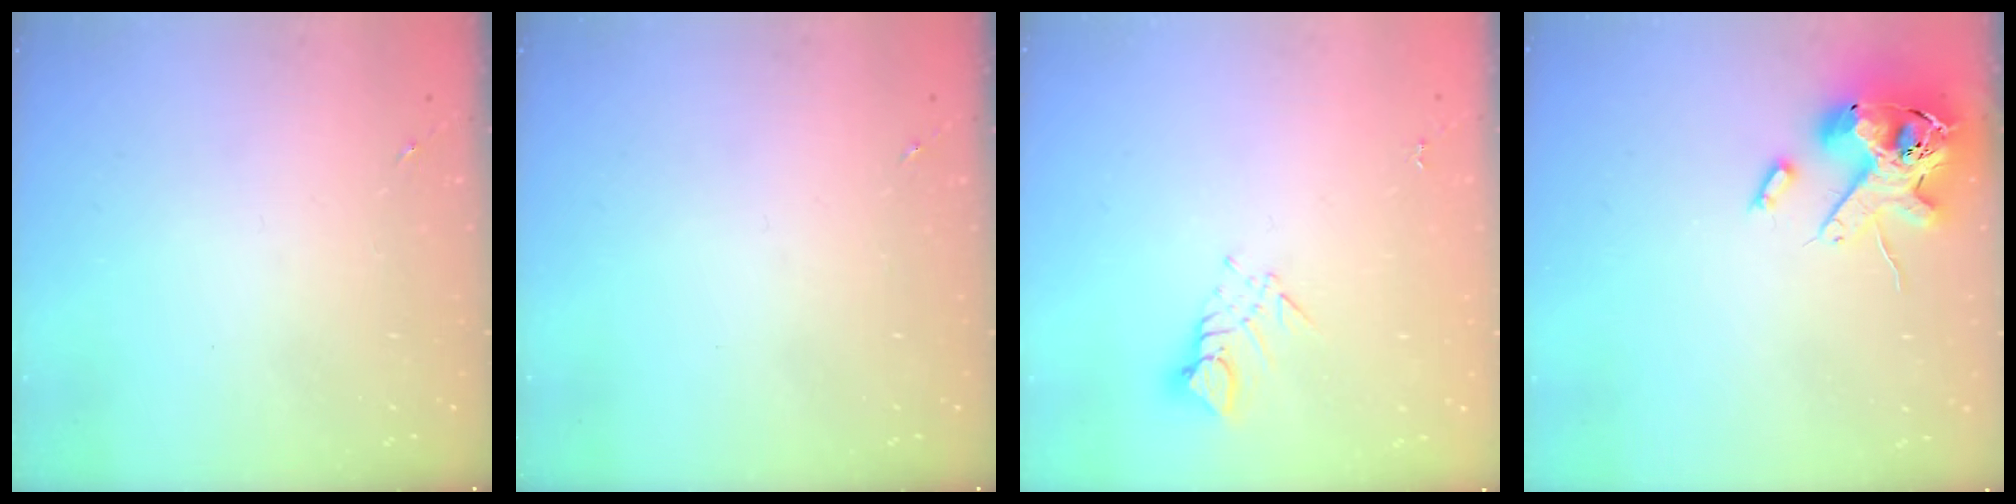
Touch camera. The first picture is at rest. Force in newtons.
{"total": 0.0}
{"total": 3.8, "press": 3.8, "slide": 0.2}
{"total": 16.4, "press": 16.2, "slide": 2.7}